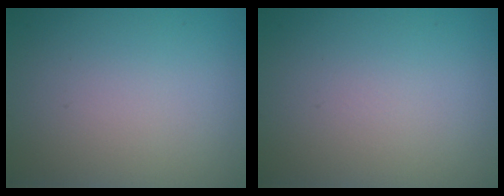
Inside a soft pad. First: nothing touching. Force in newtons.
{"total": 0.0}